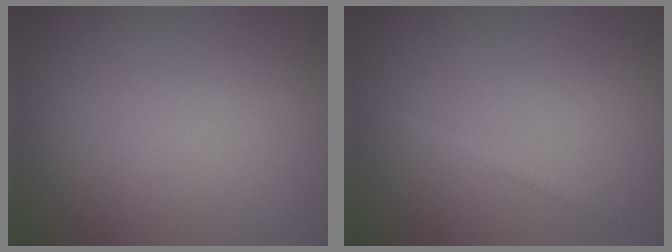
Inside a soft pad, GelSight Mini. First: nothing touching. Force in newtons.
{"total": 0.9, "press": 0.9, "slide": 0.0}